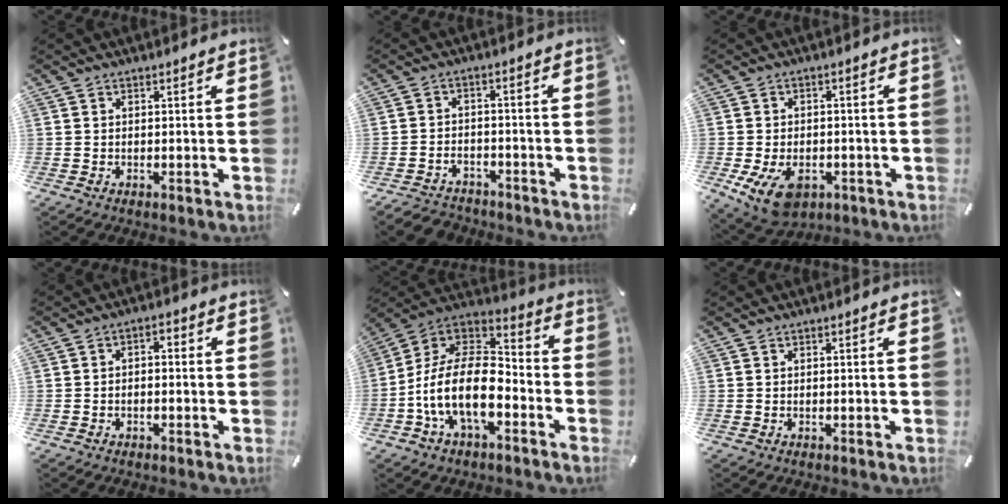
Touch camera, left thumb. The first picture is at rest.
{"total": 4.0, "force": [-3.1, 2.3, 1.1], "torque": [-0.030, 0.011, -0.063]}
{"total": 8.8, "force": [-3.5, 5.8, 5.6], "torque": [-0.109, 0.007, -0.060]}
{"total": 2.2, "force": [-1.7, 0.9, 1.2], "torque": [-0.020, 0.012, -0.034]}
{"total": 17.7, "force": [-7.2, 9.7, 12.9], "torque": [-0.274, 0.016, -0.130]}
{"total": 0.0}